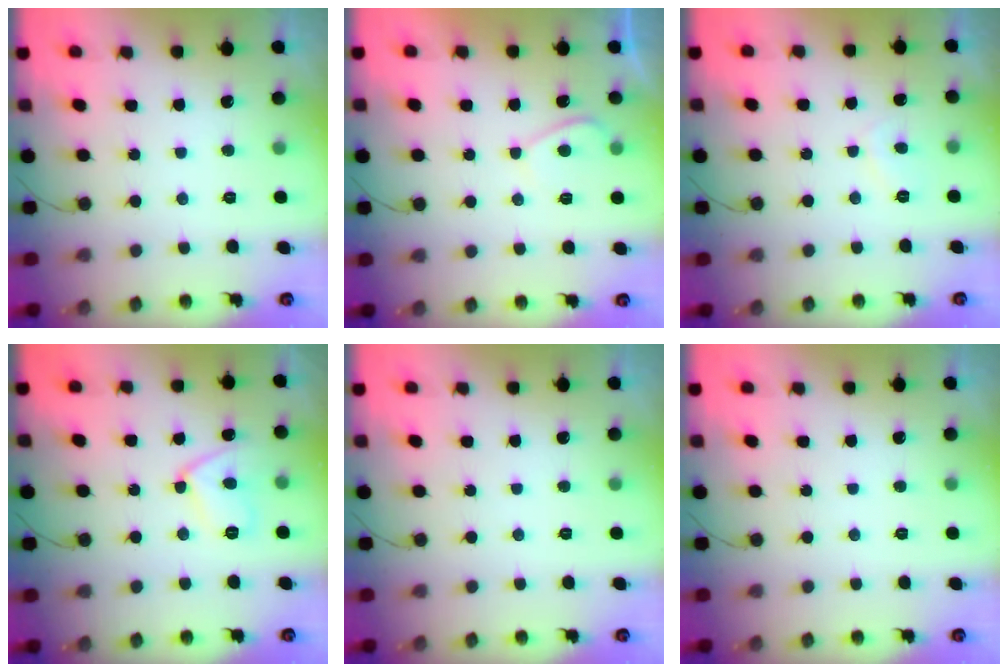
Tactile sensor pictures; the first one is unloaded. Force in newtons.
{"total": 2.7, "press": 2.7, "slide": 0.4}
{"total": 1.7, "press": 1.6, "slide": 0.6}
{"total": 8.2, "press": 8.1, "slide": 0.8}
{"total": 0.0}
{"total": 0.0}